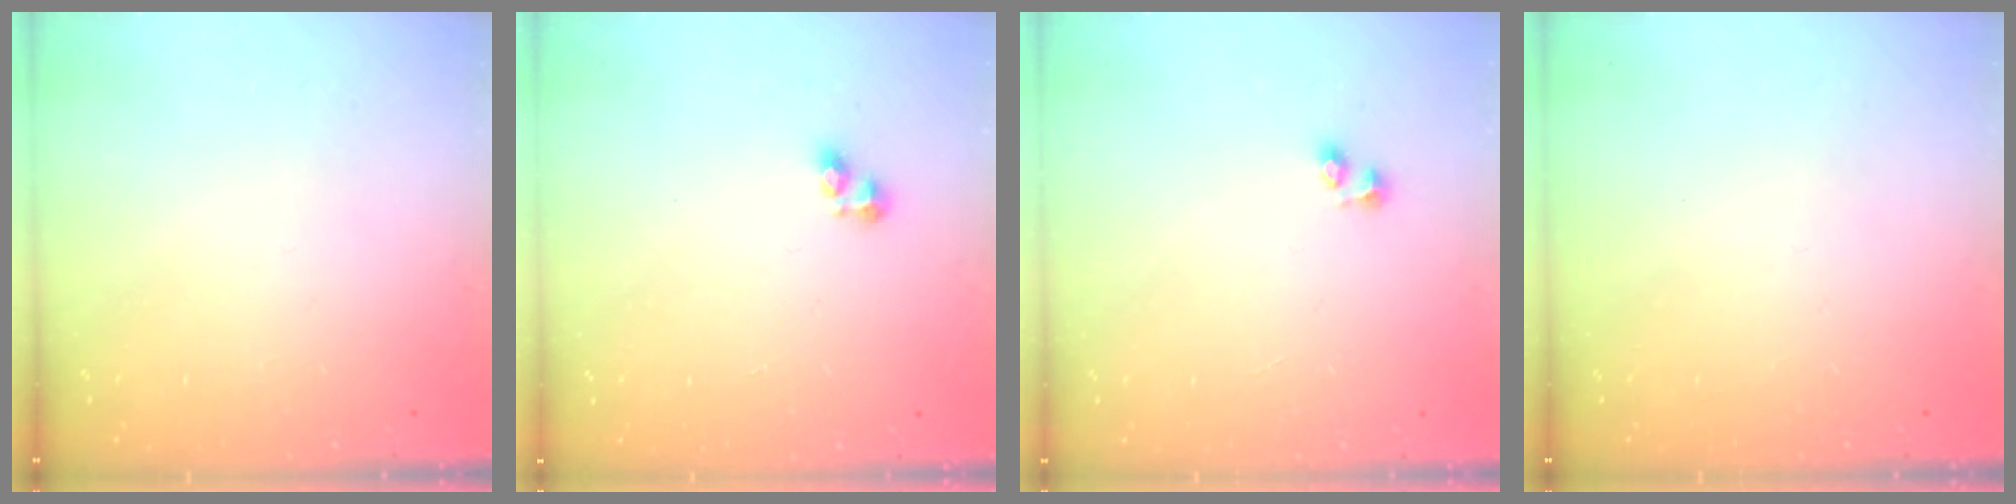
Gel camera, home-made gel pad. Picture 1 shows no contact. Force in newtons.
{"total": 2.8, "press": 2.8, "slide": 0.3}
{"total": 2.6, "press": 2.3, "slide": 1.2}
{"total": 0.0}